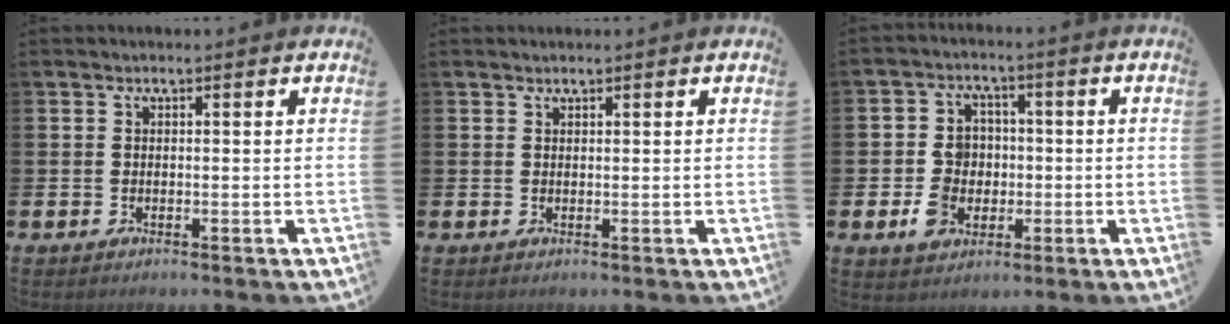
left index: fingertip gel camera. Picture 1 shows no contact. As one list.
[{"total": 0.7, "force": [0.7, 0.1, 0.0], "torque": [0.015, -0.004, 0.011]}, {"total": 5.8, "force": [-1.1, 5.3, 2.3], "torque": [-0.055, 0.013, -0.021]}]